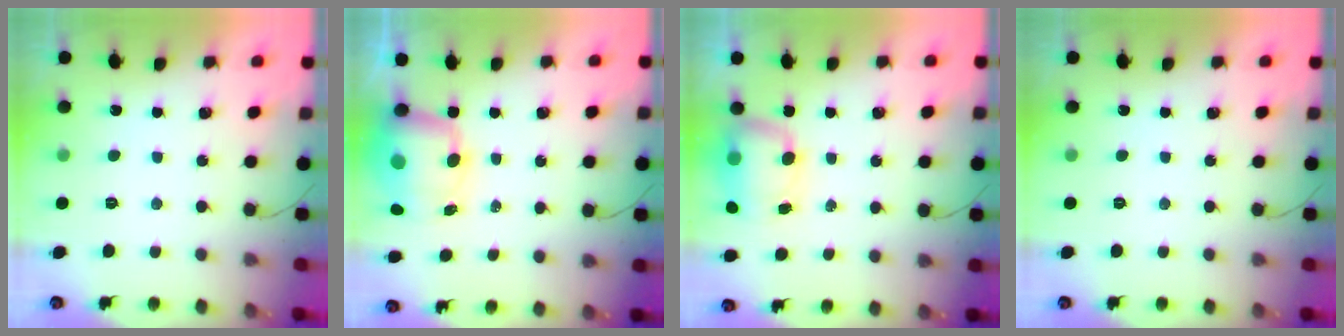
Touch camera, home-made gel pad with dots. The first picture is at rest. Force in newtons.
{"total": 9.8, "press": 9.4, "slide": 2.6}
{"total": 7.0, "press": 7.0, "slide": 1.1}
{"total": 0.0}